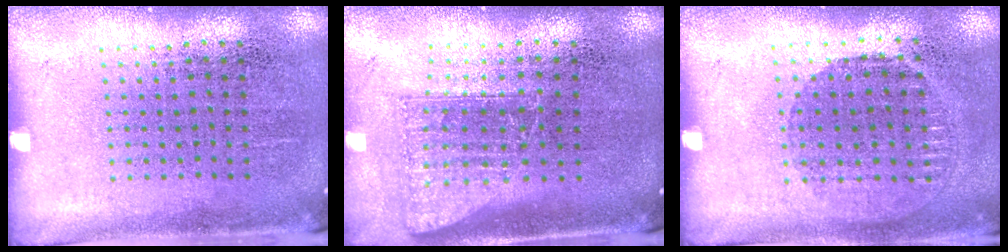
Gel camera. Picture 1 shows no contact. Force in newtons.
{"total": 1.7, "press": 1.3, "slide": 1.2}
{"total": 0.9, "press": 0.9, "slide": 0.3}